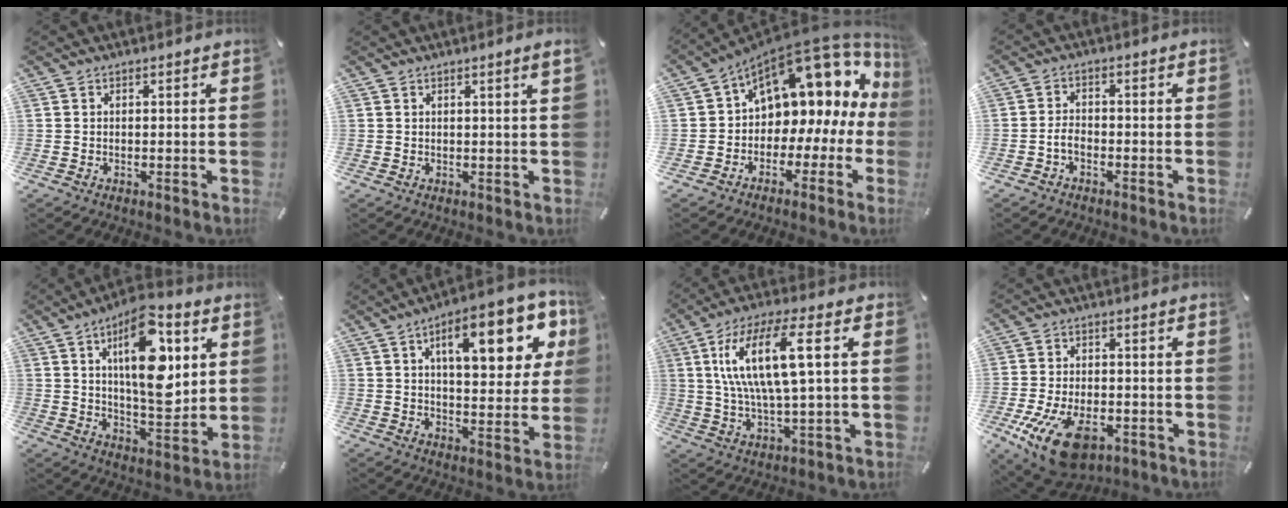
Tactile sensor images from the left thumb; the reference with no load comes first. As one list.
[{"total": 1.9, "force": [0.8, 0.0, 1.7], "torque": [-0.033, 0.000, 0.012]}, {"total": 13.7, "force": [8.3, 8.2, 7.1], "torque": [-0.100, -0.076, 0.138]}, {"total": 3.4, "force": [-1.7, 2.2, 1.9], "torque": [-0.043, 0.009, -0.033]}, {"total": 19.5, "force": [6.1, 8.8, 16.3], "torque": [-0.279, -0.020, 0.092]}, {"total": 19.0, "force": [7.5, 7.8, 15.7], "torque": [-0.214, -0.020, 0.111]}, {"total": 15.5, "force": [3.5, 4.1, 14.5], "torque": [-0.298, 0.002, 0.052]}, {"total": 14.7, "force": [-6.7, 8.2, 10.2], "torque": [-0.199, 0.023, -0.111]}]